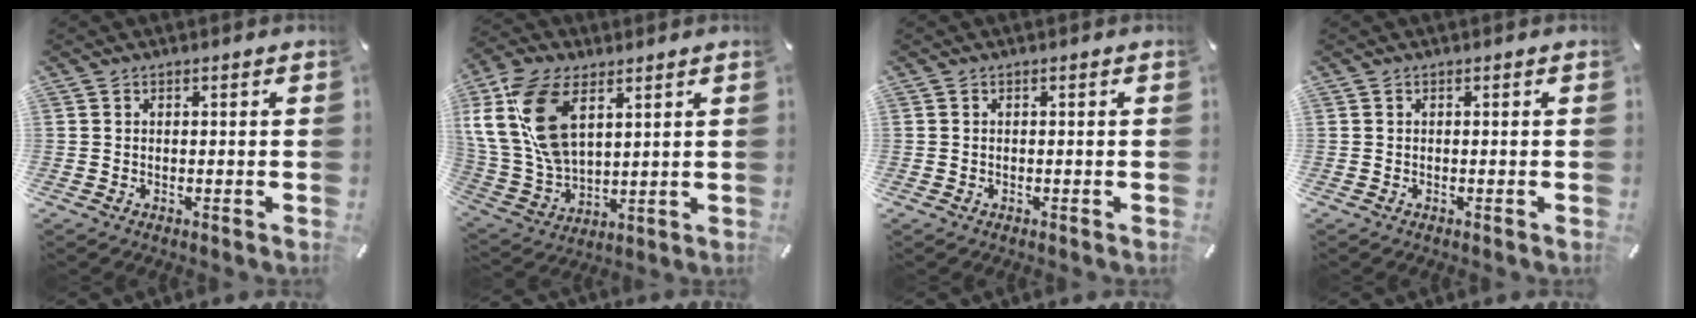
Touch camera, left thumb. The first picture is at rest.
{"total": 18.4, "force": [7.2, 11.3, 12.6], "torque": [-0.309, -0.021, 0.127]}
{"total": 0.0}
{"total": 0.0}